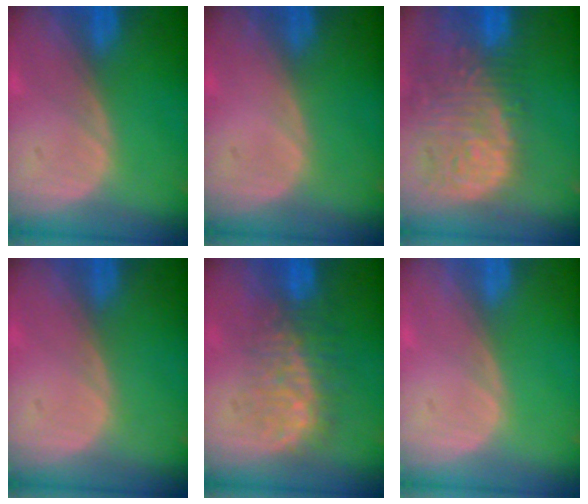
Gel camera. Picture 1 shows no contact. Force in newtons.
{"total": 0.0}
{"total": 14.4, "press": 11.8, "slide": 8.2}
{"total": 0.0}
{"total": 7.9, "press": 7.8, "slide": 1.1}
{"total": 0.0}